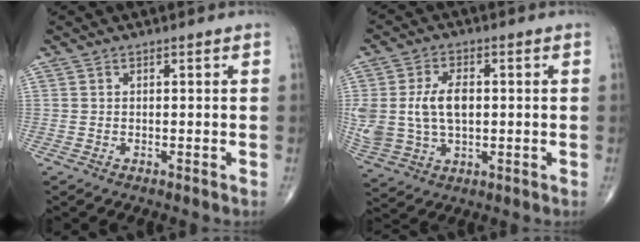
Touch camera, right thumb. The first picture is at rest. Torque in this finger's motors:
{"motor_torque": [1.71, 1.67, 1.16, 0.12, 0.16]}